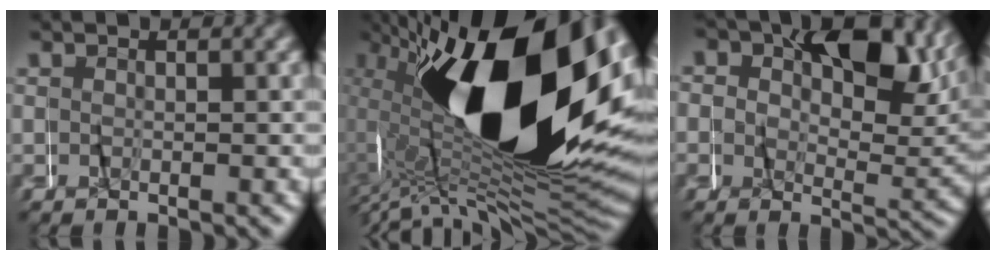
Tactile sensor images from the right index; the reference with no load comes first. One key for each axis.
{"total": 31.4, "fx": 2.5, "fy": 13.5, "fz": 28.2, "tx": -0.384, "ty": 0.066, "tz": 0.012}
{"total": 8.7, "fx": 3.4, "fy": 4.8, "fz": 6.4, "tx": -0.095, "ty": 0.003, "tz": 0.042}